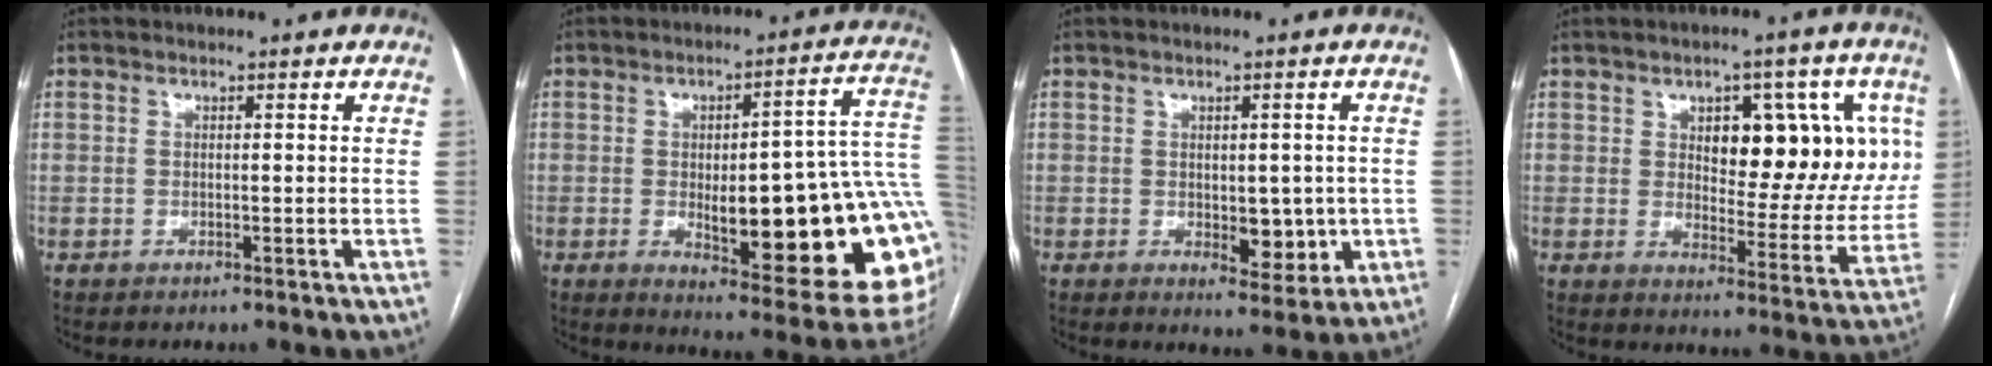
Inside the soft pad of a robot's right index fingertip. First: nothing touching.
{"total": 25.4, "force": [-2.5, 6.0, 24.5], "torque": [-0.216, 0.020, -0.014]}
{"total": 5.6, "force": [-0.7, 3.0, 4.7], "torque": [-0.054, -0.003, 0.003]}
{"total": 15.1, "force": [4.4, 6.9, 12.7], "torque": [-0.150, 0.020, 0.066]}